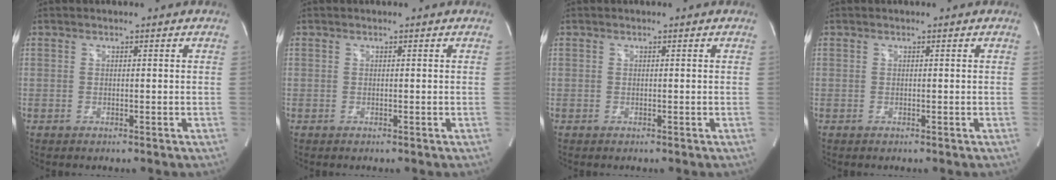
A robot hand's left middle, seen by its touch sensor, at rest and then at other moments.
{"total": 0.0}
{"total": 0.0}
{"total": 0.0}